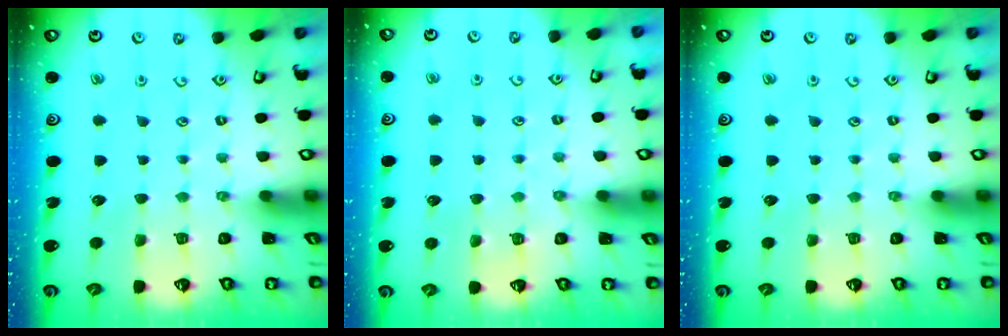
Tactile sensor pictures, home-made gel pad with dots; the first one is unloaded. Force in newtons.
{"total": 3.4, "press": 3.3, "slide": 0.5}
{"total": 0.0}